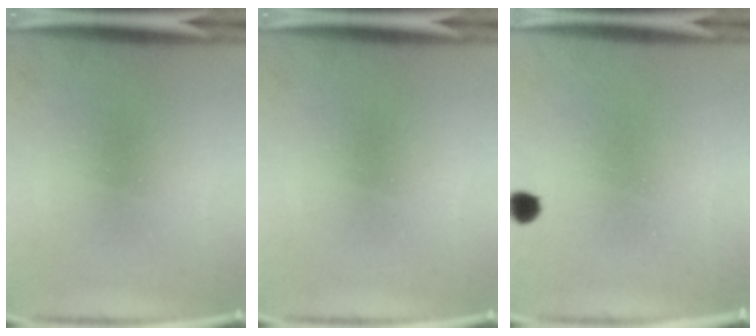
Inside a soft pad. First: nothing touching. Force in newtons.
{"total": 0.0}
{"total": 2.1}